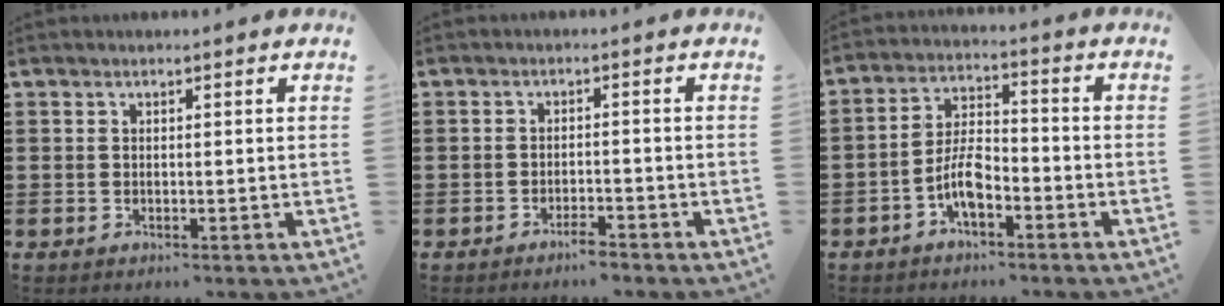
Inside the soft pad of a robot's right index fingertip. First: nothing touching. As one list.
[{"total": 2.1, "force": [-1.9, 0.3, 0.8], "torque": [-0.018, -0.001, -0.035]}, {"total": 6.2, "force": [-3.1, 2.4, 4.8], "torque": [-0.114, 0.004, -0.067]}]